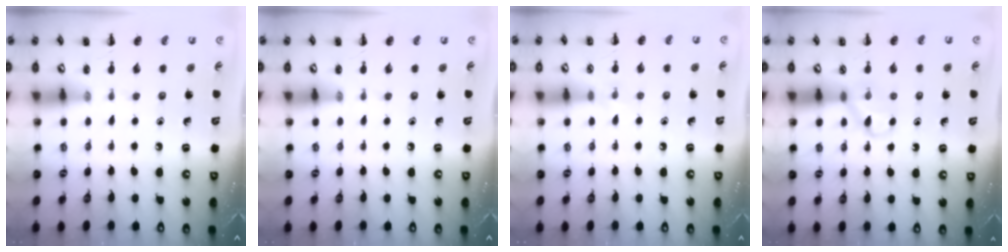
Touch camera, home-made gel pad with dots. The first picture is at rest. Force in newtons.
{"total": 0.0}
{"total": 3.9, "press": 3.7, "slide": 1.2}
{"total": 5.7, "press": 5.6, "slide": 1.4}